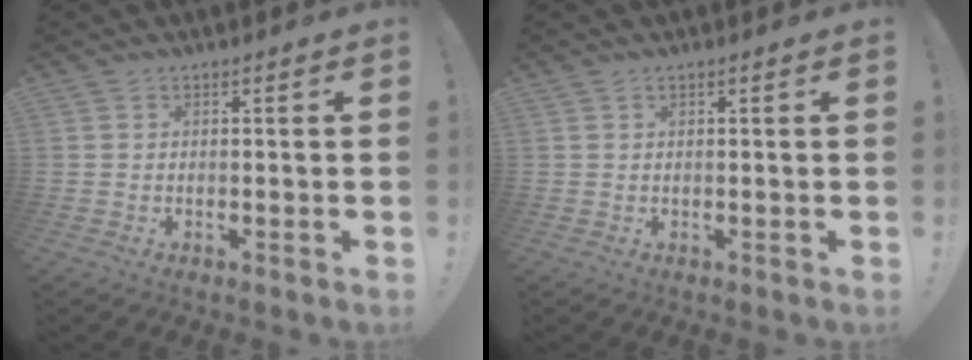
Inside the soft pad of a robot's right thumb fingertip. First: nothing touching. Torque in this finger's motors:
{"motor_torque": [-0.02, -0.08, 0.03, 0.20, 0.05]}